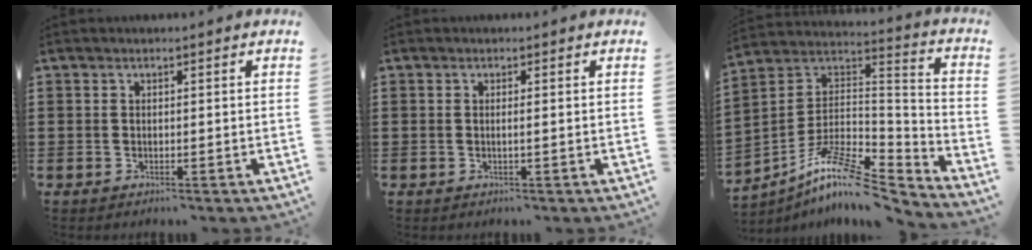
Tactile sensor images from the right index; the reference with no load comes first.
{"total": 0.7, "force": [-0.1, -0.2, 0.7], "torque": [-0.014, -0.004, -0.002]}
{"total": 10.9, "force": [-7.8, 3.0, 7.1], "torque": [-0.139, 0.009, -0.155]}